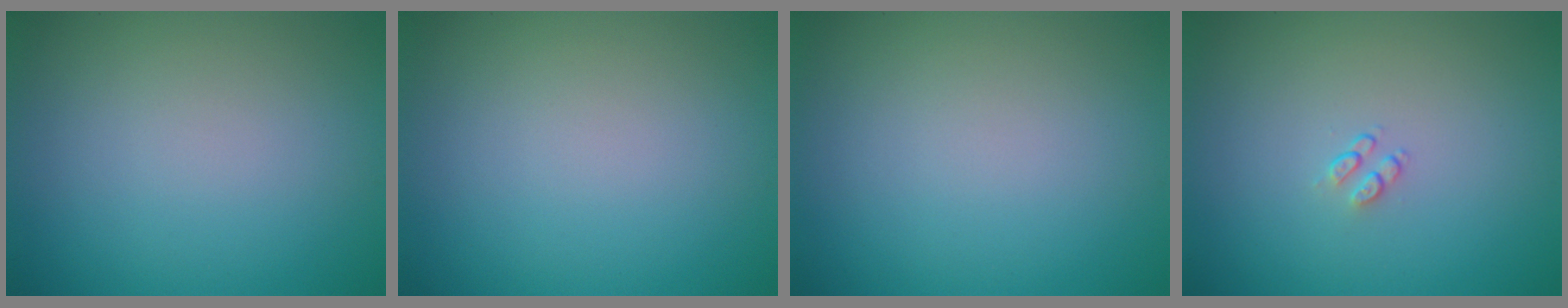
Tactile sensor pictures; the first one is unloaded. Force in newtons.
{"total": 0.0}
{"total": 0.0}
{"total": 0.9, "press": 0.6, "slide": 0.7}